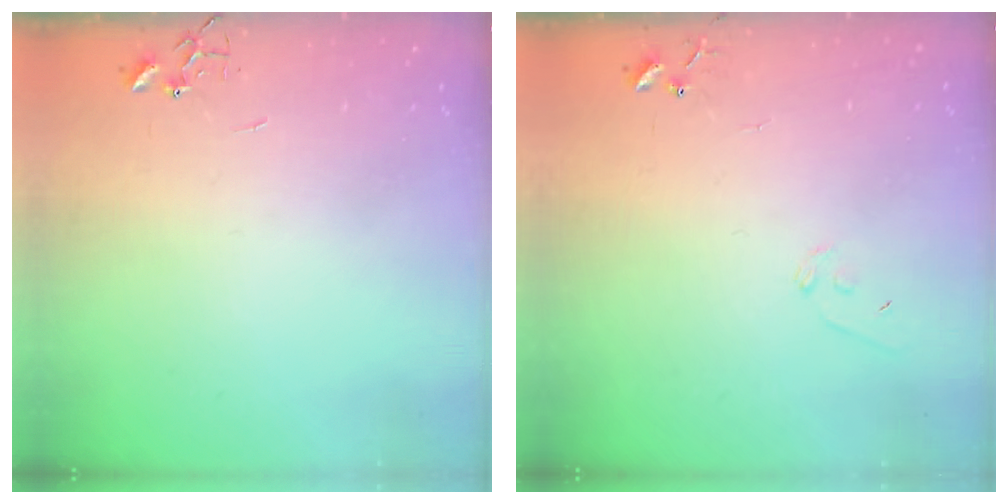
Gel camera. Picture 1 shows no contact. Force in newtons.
{"total": 6.8, "press": 6.7, "slide": 0.5}